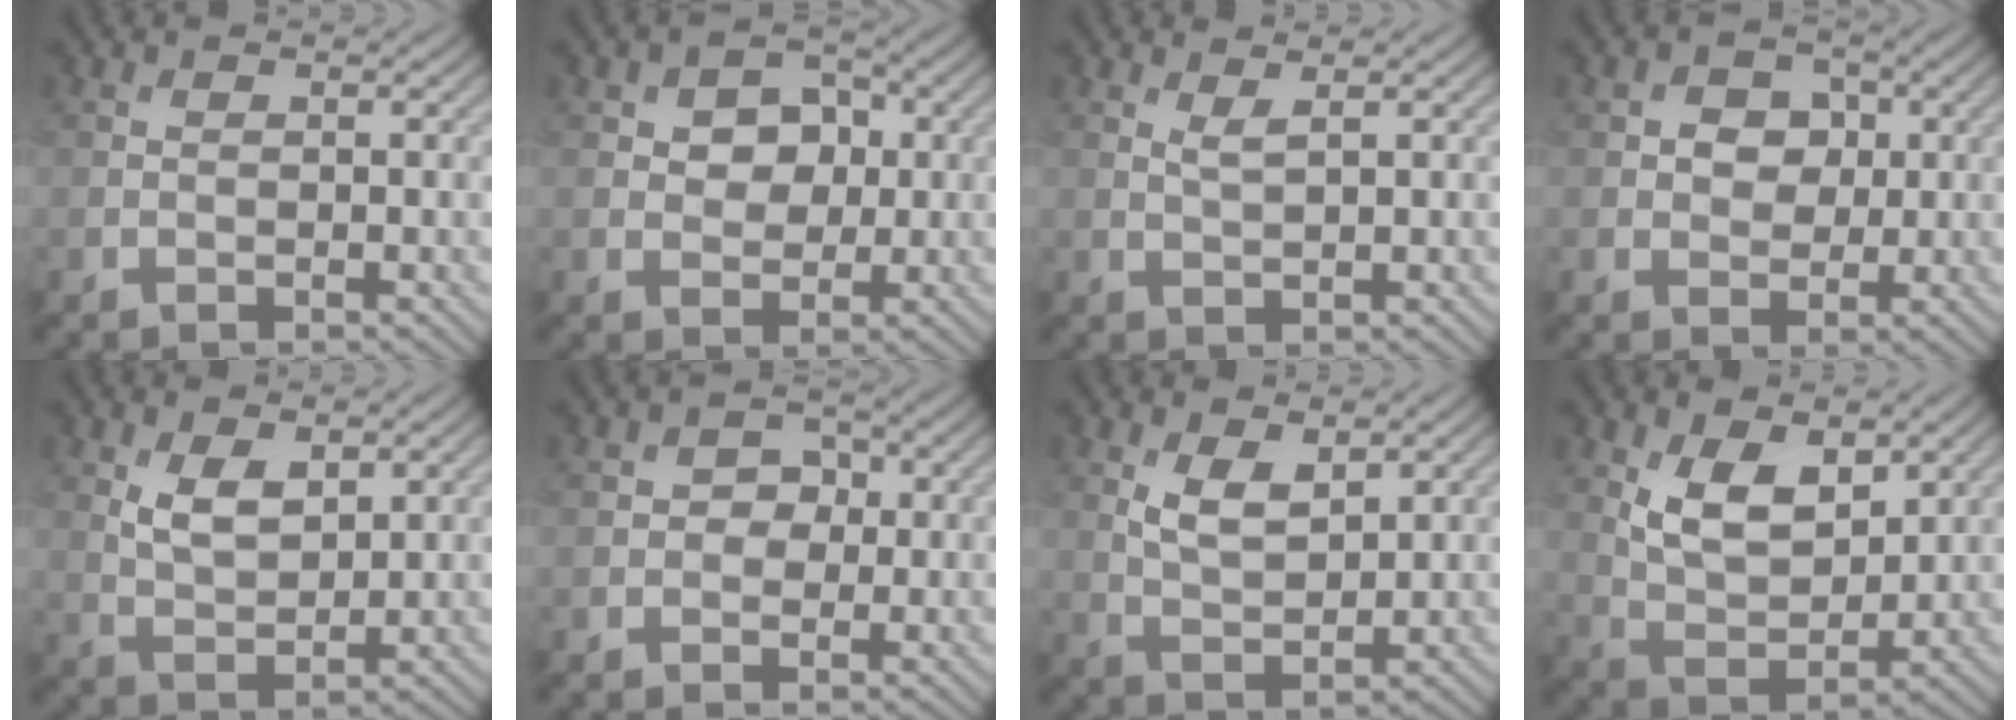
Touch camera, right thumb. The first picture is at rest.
{"total": 4.7, "force": [0.8, 3.6, 2.9], "torque": [-0.047, 0.003, 0.001]}
{"total": 1.5, "force": [1.0, 0.2, 1.1], "torque": [-0.028, -0.001, 0.020]}
{"total": 4.1, "force": [0.8, 3.3, 2.2], "torque": [-0.040, 0.001, 0.002]}
{"total": 4.5, "force": [1.9, 2.4, 3.3], "torque": [-0.074, -0.006, 0.041]}
{"total": 2.4, "force": [0.0, 2.1, 1.2], "torque": [-0.016, 0.001, -0.010]}
{"total": 4.5, "force": [2.1, 2.1, 3.4], "torque": [-0.077, -0.006, 0.046]}
{"total": 7.7, "force": [3.3, 4.1, 5.5], "torque": [-0.113, -0.015, 0.064]}